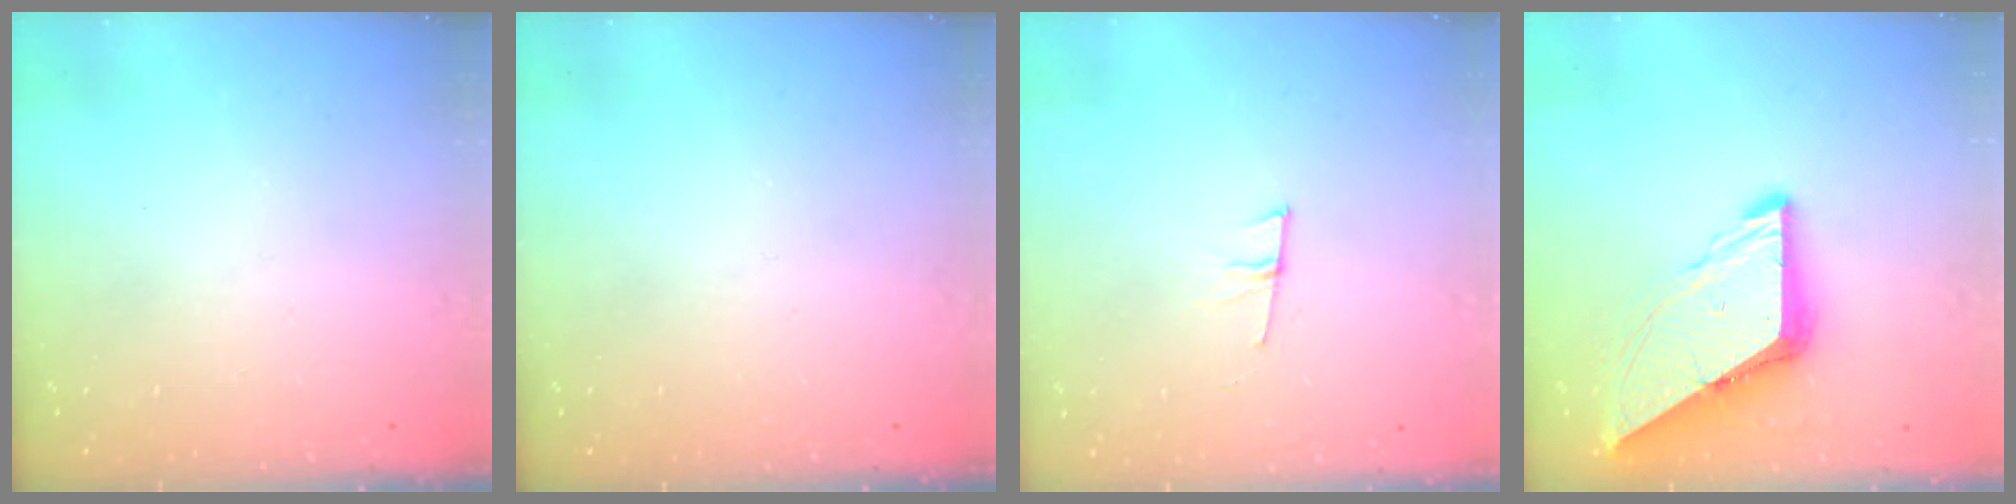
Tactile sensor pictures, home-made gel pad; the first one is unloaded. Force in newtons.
{"total": 0.0}
{"total": 6.3, "press": 5.6, "slide": 2.9}
{"total": 9.9, "press": 9.9, "slide": 1.1}